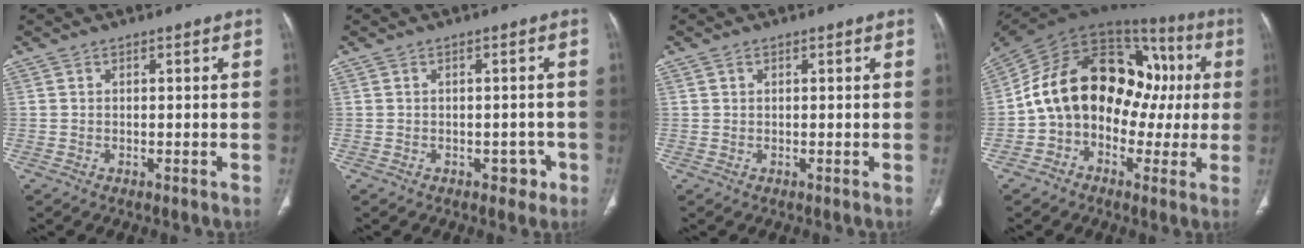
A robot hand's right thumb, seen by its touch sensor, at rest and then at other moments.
{"total": 2.8, "force": [-1.3, 2.1, 1.4], "torque": [0.005, 0.011, -0.013]}
{"total": 0.6, "force": [0.3, 0.5, 0.2], "torque": [0.000, 0.000, 0.006]}
{"total": 21.8, "force": [0.0, 15.4, 15.5], "torque": [-0.210, 0.067, -0.007]}